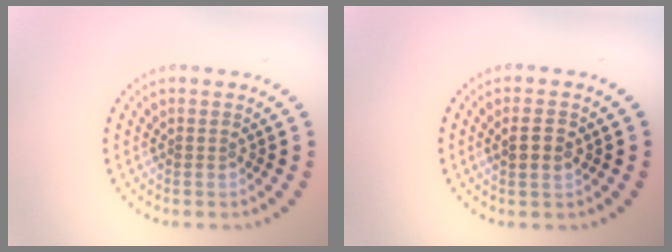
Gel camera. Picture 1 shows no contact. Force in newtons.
{"total": 2.1, "press": 2.1, "slide": 0.4}